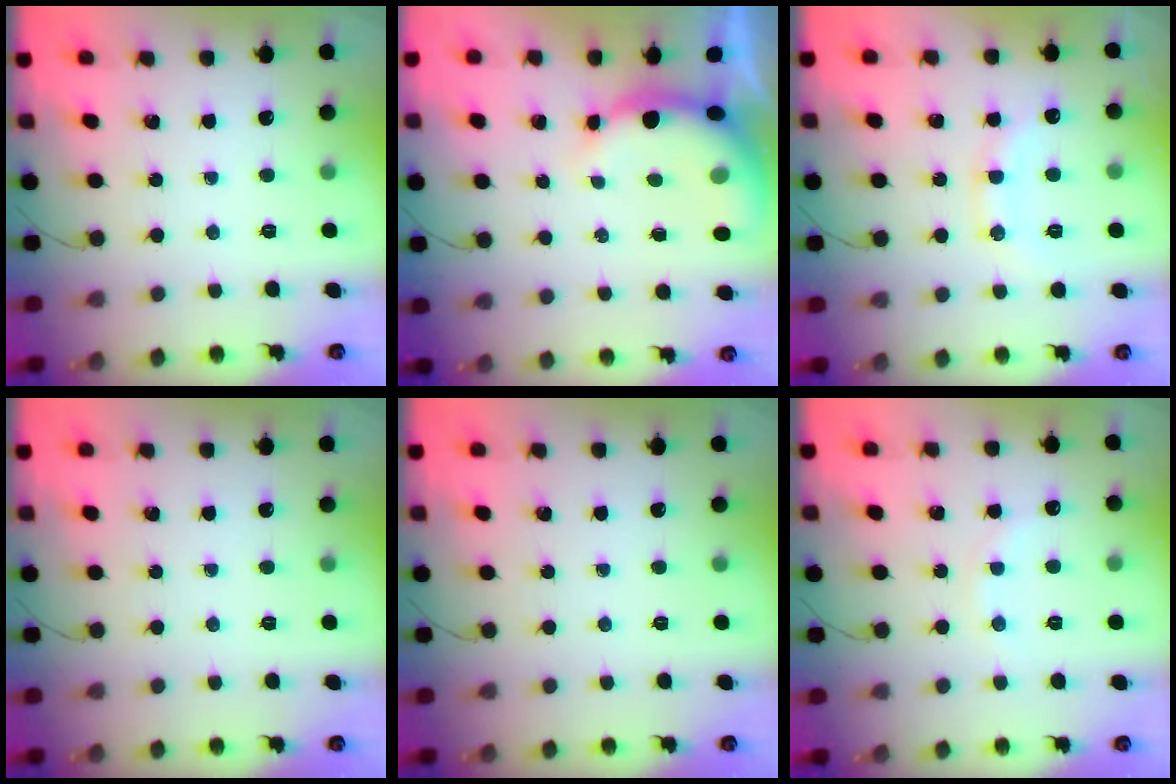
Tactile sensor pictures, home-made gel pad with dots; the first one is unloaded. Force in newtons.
{"total": 8.0, "press": 7.8, "slide": 1.4}
{"total": 12.1, "press": 12.1, "slide": 0.9}
{"total": 0.0}
{"total": 0.0}
{"total": 4.5, "press": 4.3, "slide": 1.3}